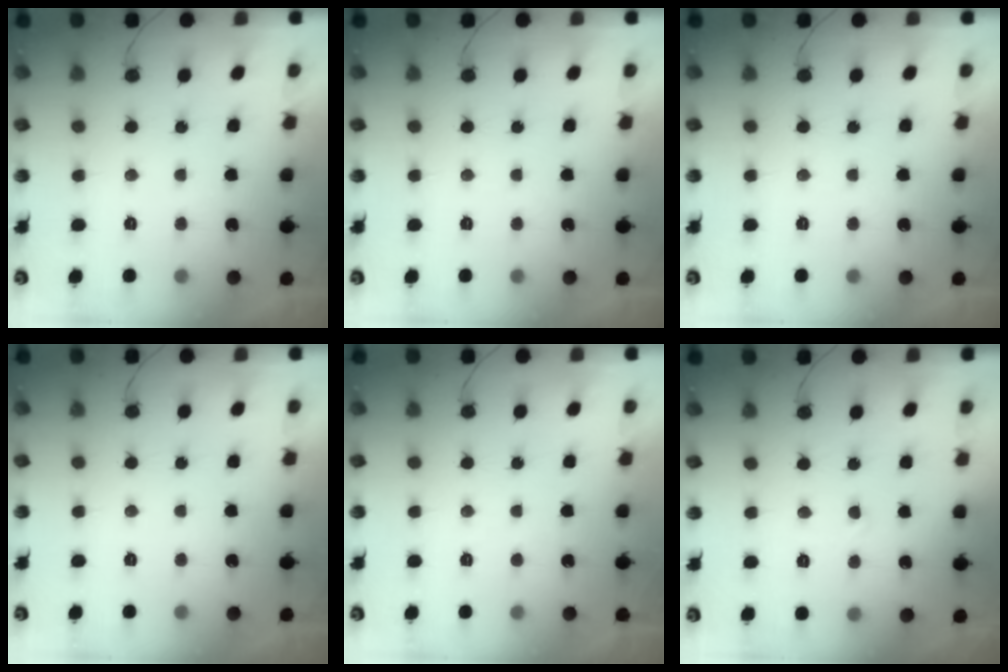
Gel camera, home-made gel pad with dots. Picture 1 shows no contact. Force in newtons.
{"total": 0.0}
{"total": 0.0}
{"total": 0.0}
{"total": 1.7, "press": 1.7, "slide": 0.0}
{"total": 2.8, "press": 2.8, "slide": 0.2}